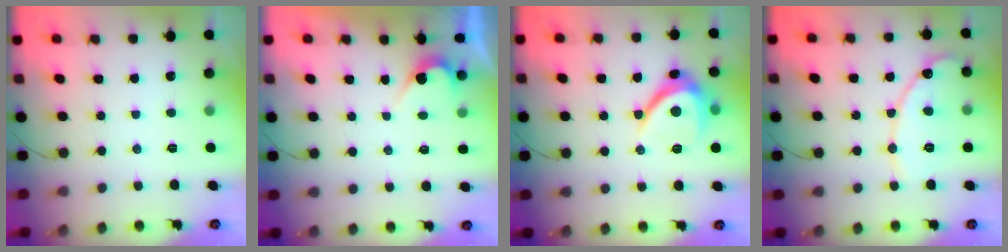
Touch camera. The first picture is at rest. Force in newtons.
{"total": 3.1, "press": 3.1, "slide": 0.2}
{"total": 9.8, "press": 9.7, "slide": 1.3}
{"total": 11.8, "press": 11.8, "slide": 0.9}